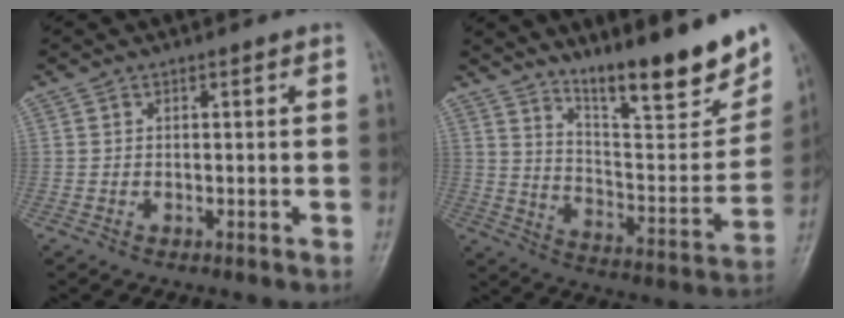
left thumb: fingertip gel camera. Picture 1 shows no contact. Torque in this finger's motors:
{"motor_torque": [0.98, 0.88, 1.40, -1.37, 0.10]}